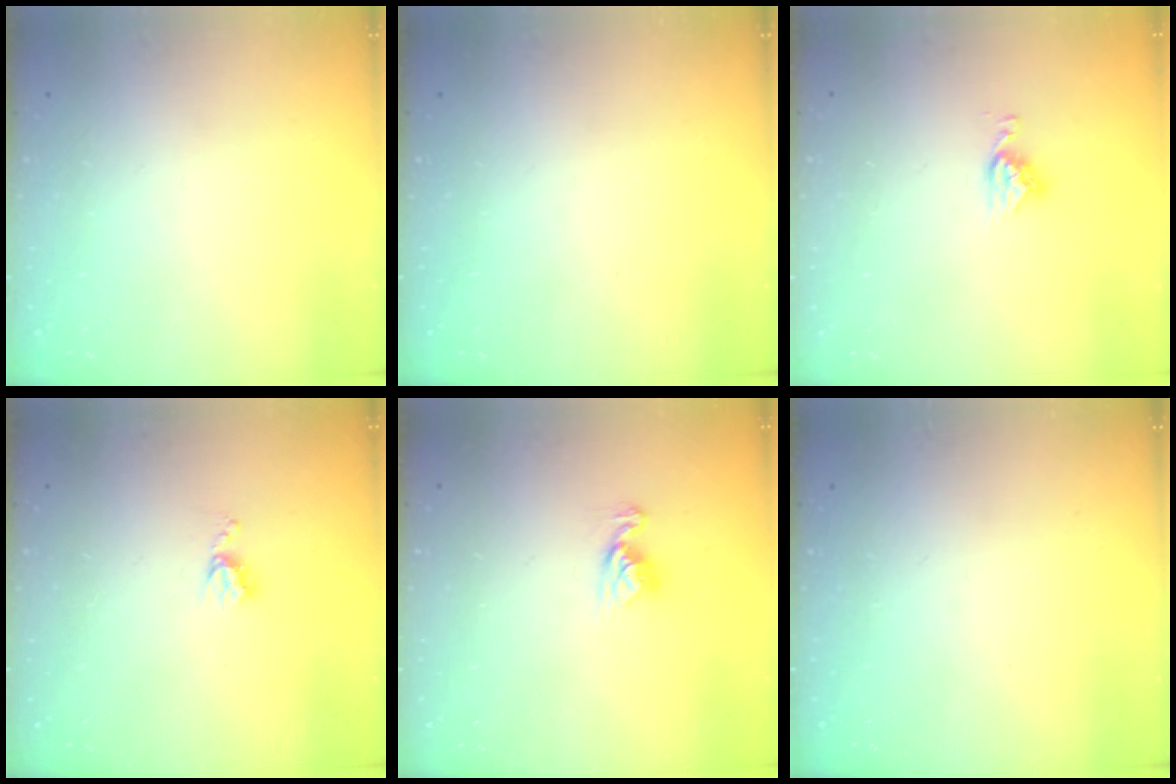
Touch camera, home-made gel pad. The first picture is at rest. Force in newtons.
{"total": 0.0}
{"total": 5.3, "press": 5.3, "slide": 0.1}
{"total": 5.2, "press": 5.2, "slide": 0.5}
{"total": 6.9, "press": 6.9, "slide": 0.7}
{"total": 0.0}